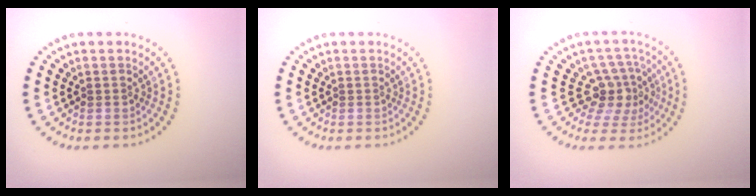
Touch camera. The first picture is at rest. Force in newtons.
{"total": 0.0}
{"total": 3.8, "press": 2.8, "slide": 2.6}